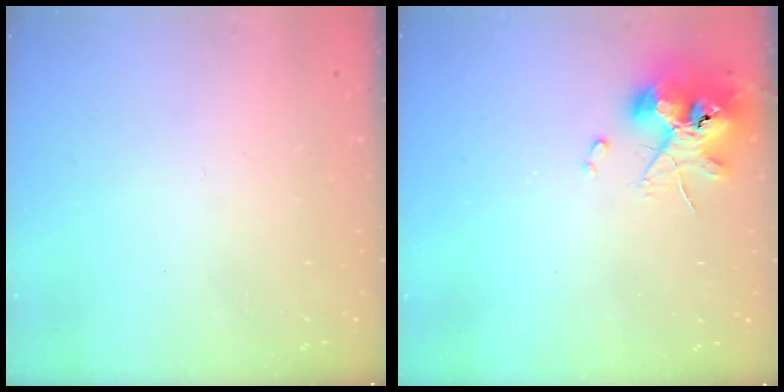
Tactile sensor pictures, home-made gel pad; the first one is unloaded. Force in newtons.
{"total": 11.9, "press": 11.8, "slide": 1.6}